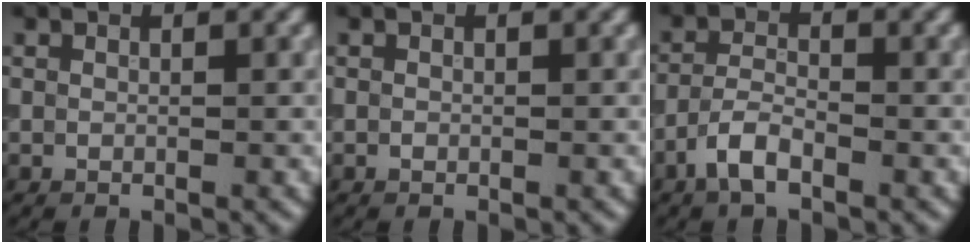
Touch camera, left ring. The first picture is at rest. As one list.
[{"total": 0.0}, {"total": 2.9, "force": [-1.8, 1.1, 2.0], "torque": [-0.042, 0.006, -0.045]}]